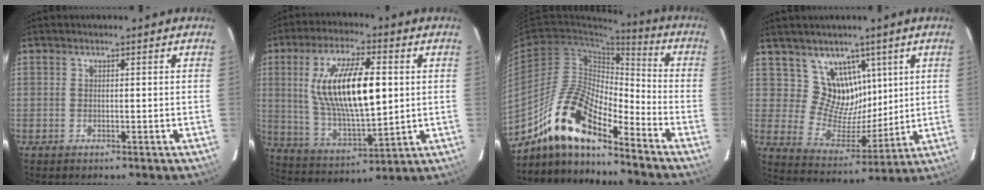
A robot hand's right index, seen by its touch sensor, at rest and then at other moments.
{"total": 18.7, "force": [3.3, 7.0, 17.0], "torque": [-0.321, 0.003, 0.072]}
{"total": 15.6, "force": [-11.6, 4.3, 9.6], "torque": [-0.184, -0.002, -0.225]}
{"total": 11.0, "force": [6.1, 8.5, 3.4], "torque": [-0.052, -0.009, 0.124]}